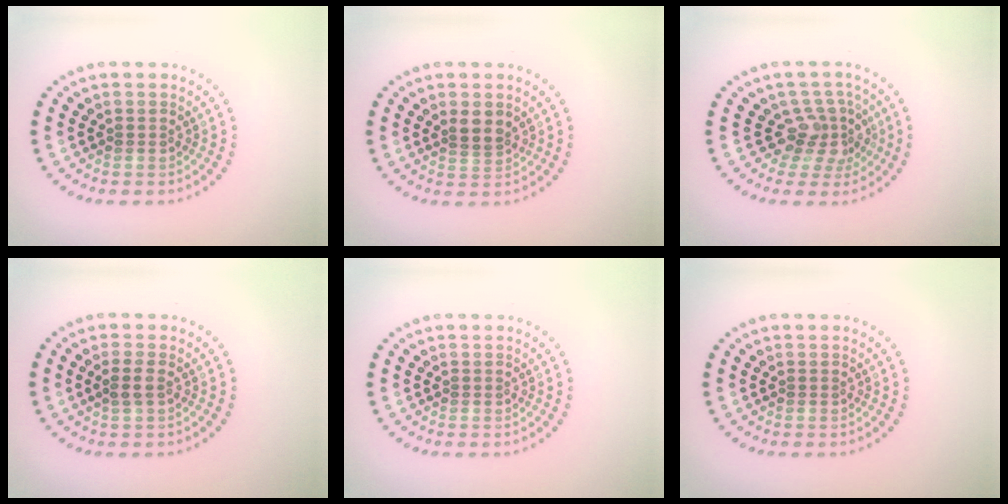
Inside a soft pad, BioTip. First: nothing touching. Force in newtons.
{"total": 2.1, "press": 1.7, "slide": 1.1}
{"total": 3.2, "press": 2.5, "slide": 2.1}
{"total": 1.2, "press": 1.2, "slide": 0.3}
{"total": 0.0}
{"total": 0.0}